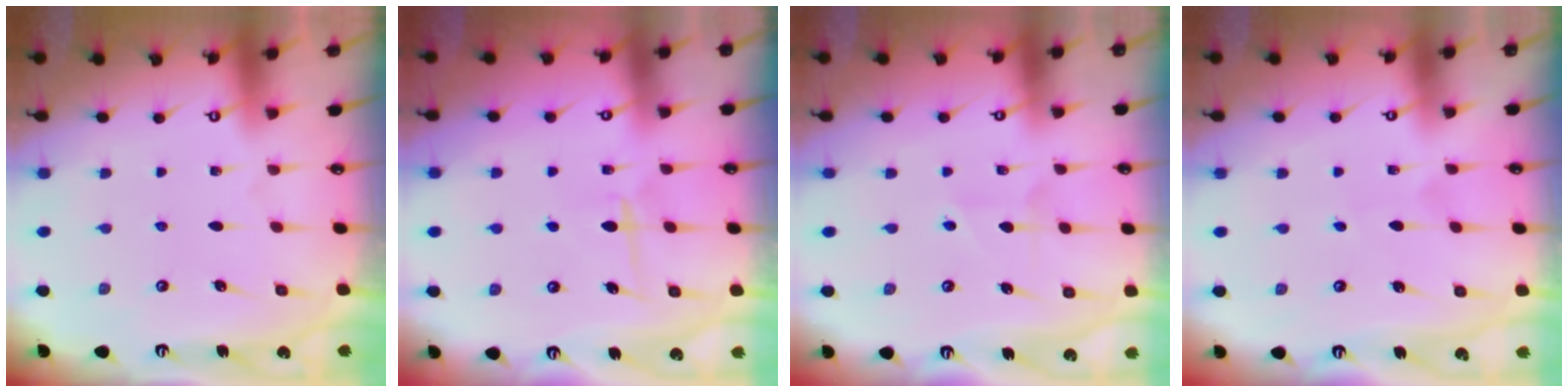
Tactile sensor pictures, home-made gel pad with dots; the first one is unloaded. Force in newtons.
{"total": 5.9, "press": 5.9, "slide": 0.9}
{"total": 4.4, "press": 4.3, "slide": 1.0}
{"total": 2.5, "press": 2.5, "slide": 0.3}